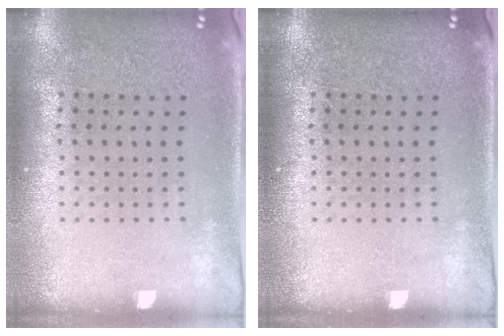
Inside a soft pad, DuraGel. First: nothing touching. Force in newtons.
{"total": 0.0}